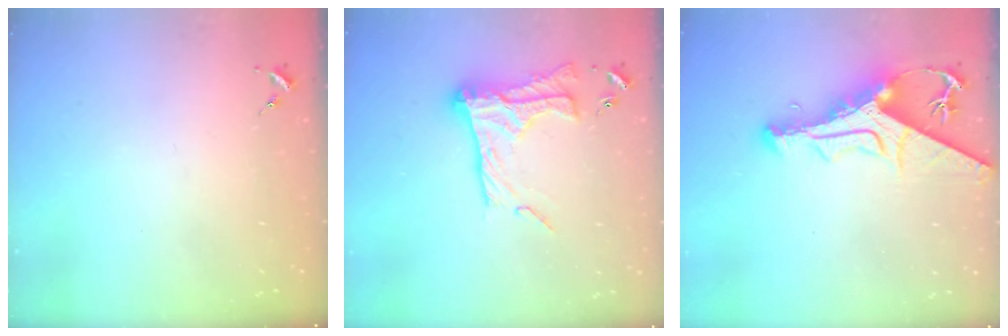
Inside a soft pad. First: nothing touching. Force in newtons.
{"total": 18.9, "press": 18.9, "slide": 1.2}
{"total": 13.4, "press": 13.4, "slide": 1.3}